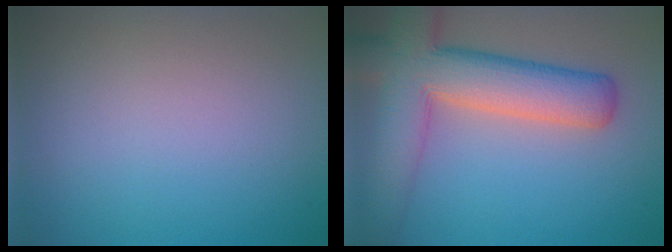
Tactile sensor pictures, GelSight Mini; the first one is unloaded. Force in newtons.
{"total": 9.4, "press": 9.3, "slide": 0.6}